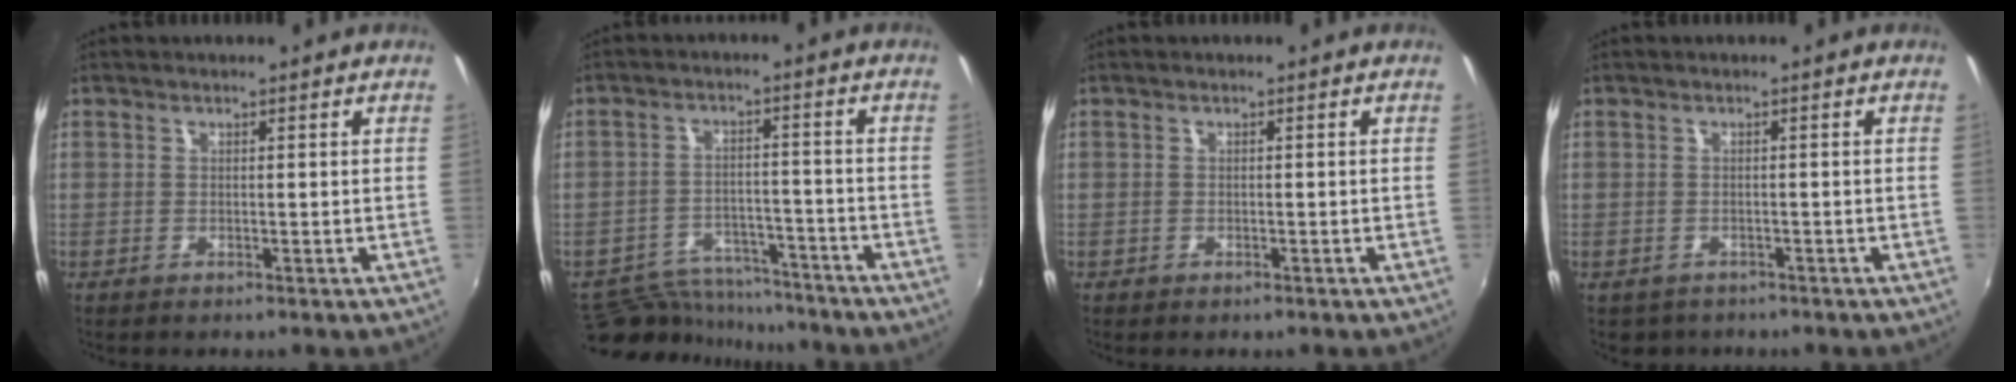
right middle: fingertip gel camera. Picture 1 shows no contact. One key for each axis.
{"total": 11.3, "fx": -10.4, "fy": 3.7, "fz": 2.5, "tx": -0.067, "ty": 0.013, "tz": -0.154}
{"total": 0.5, "fx": -0.4, "fy": 0.4, "fz": 0.1, "tx": -0.003, "ty": -0.003, "tz": -0.007}
{"total": 2.0, "fx": -1.3, "fy": 1.4, "fz": 0.3, "tx": -0.011, "ty": -0.005, "tz": -0.017}